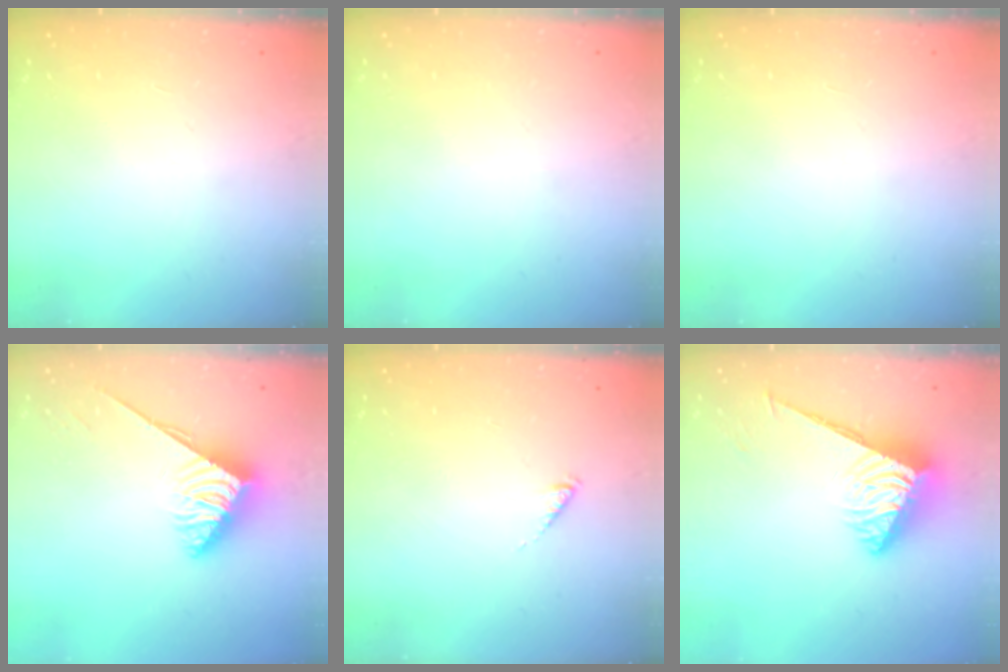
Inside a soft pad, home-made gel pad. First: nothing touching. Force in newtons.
{"total": 0.0}
{"total": 0.0}
{"total": 3.9, "press": 3.9, "slide": 0.6}
{"total": 0.6, "press": 0.6, "slide": 0.1}
{"total": 7.0, "press": 7.0, "slide": 0.4}